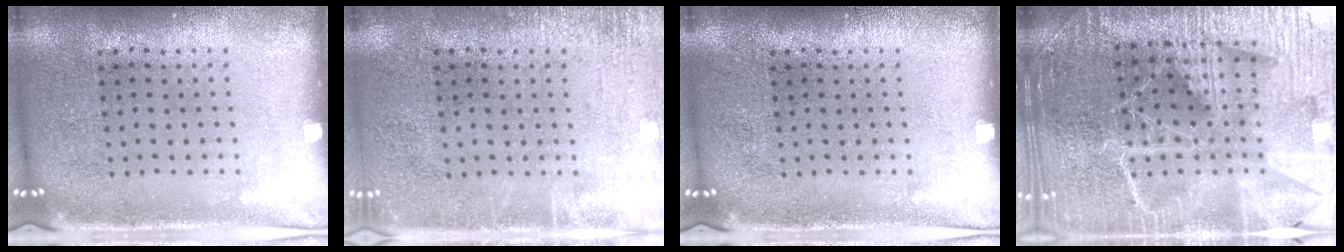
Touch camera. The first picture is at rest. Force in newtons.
{"total": 1.5, "press": 1.5, "slide": 0.2}
{"total": 0.0}
{"total": 4.9, "press": 4.5, "slide": 1.8}